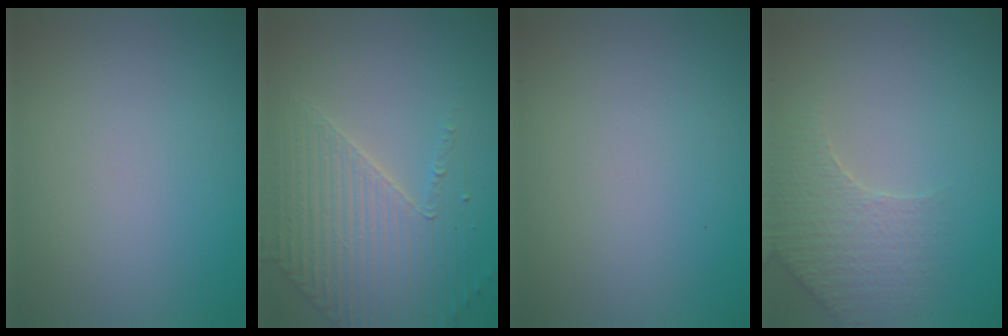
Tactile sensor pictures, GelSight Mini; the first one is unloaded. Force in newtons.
{"total": 3.8, "press": 3.6, "slide": 1.1}
{"total": 0.0}
{"total": 3.7, "press": 3.6, "slide": 1.0}